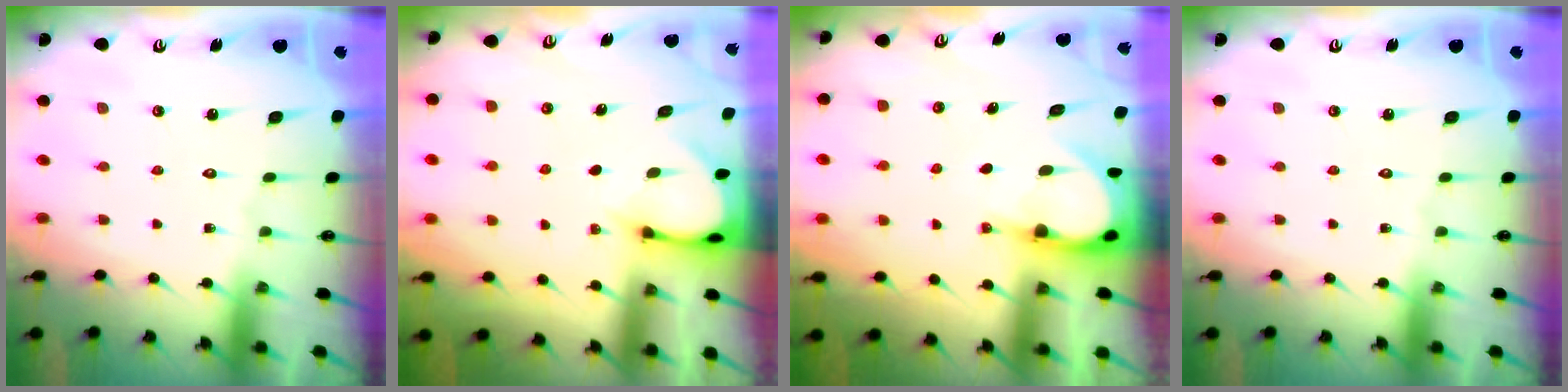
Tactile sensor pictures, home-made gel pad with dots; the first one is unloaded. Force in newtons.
{"total": 3.1, "press": 3.1, "slide": 0.2}
{"total": 4.8, "press": 4.8, "slide": 0.1}
{"total": 0.0}